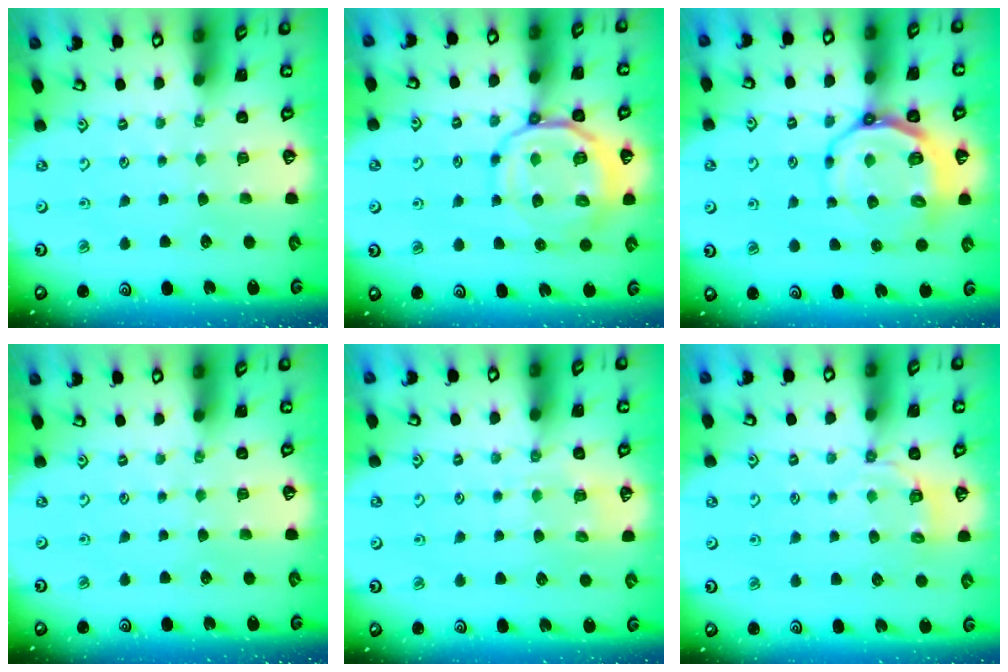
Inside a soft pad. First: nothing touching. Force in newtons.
{"total": 13.4, "press": 13.3, "slide": 1.9}
{"total": 11.2, "press": 10.7, "slide": 3.4}
{"total": 0.0}
{"total": 5.4, "press": 5.4, "slide": 0.8}
{"total": 4.4, "press": 4.0, "slide": 1.9}